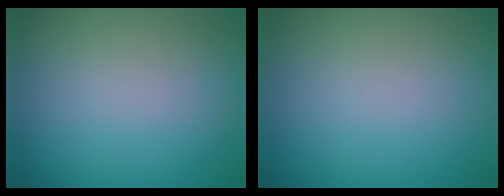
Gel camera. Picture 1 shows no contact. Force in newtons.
{"total": 0.0}